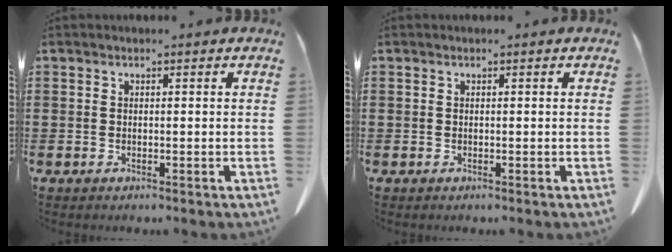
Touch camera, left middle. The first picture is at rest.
{"total": 0.0}